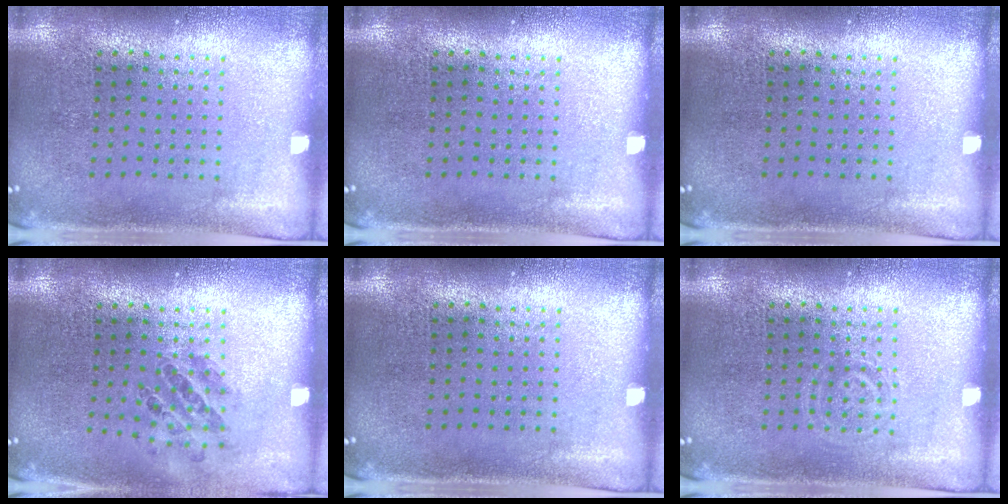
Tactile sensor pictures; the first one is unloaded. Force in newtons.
{"total": 0.0}
{"total": 0.0}
{"total": 0.8, "press": 0.8, "slide": 0.1}
{"total": 0.0}
{"total": 1.0, "press": 0.9, "slide": 0.3}